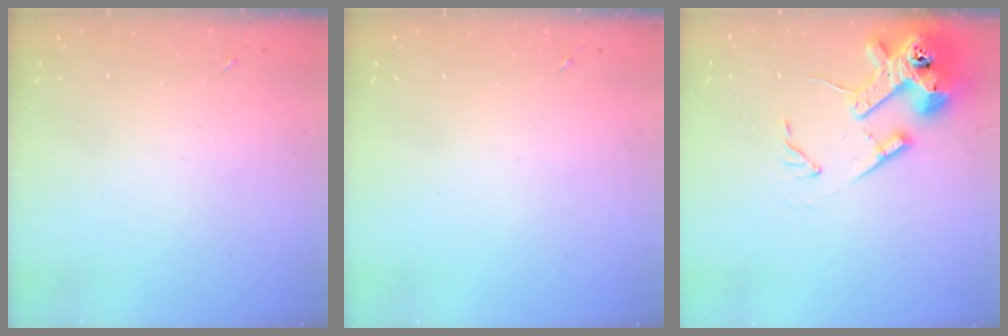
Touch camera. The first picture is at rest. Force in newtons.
{"total": 0.0}
{"total": 15.7, "press": 15.5, "slide": 2.1}